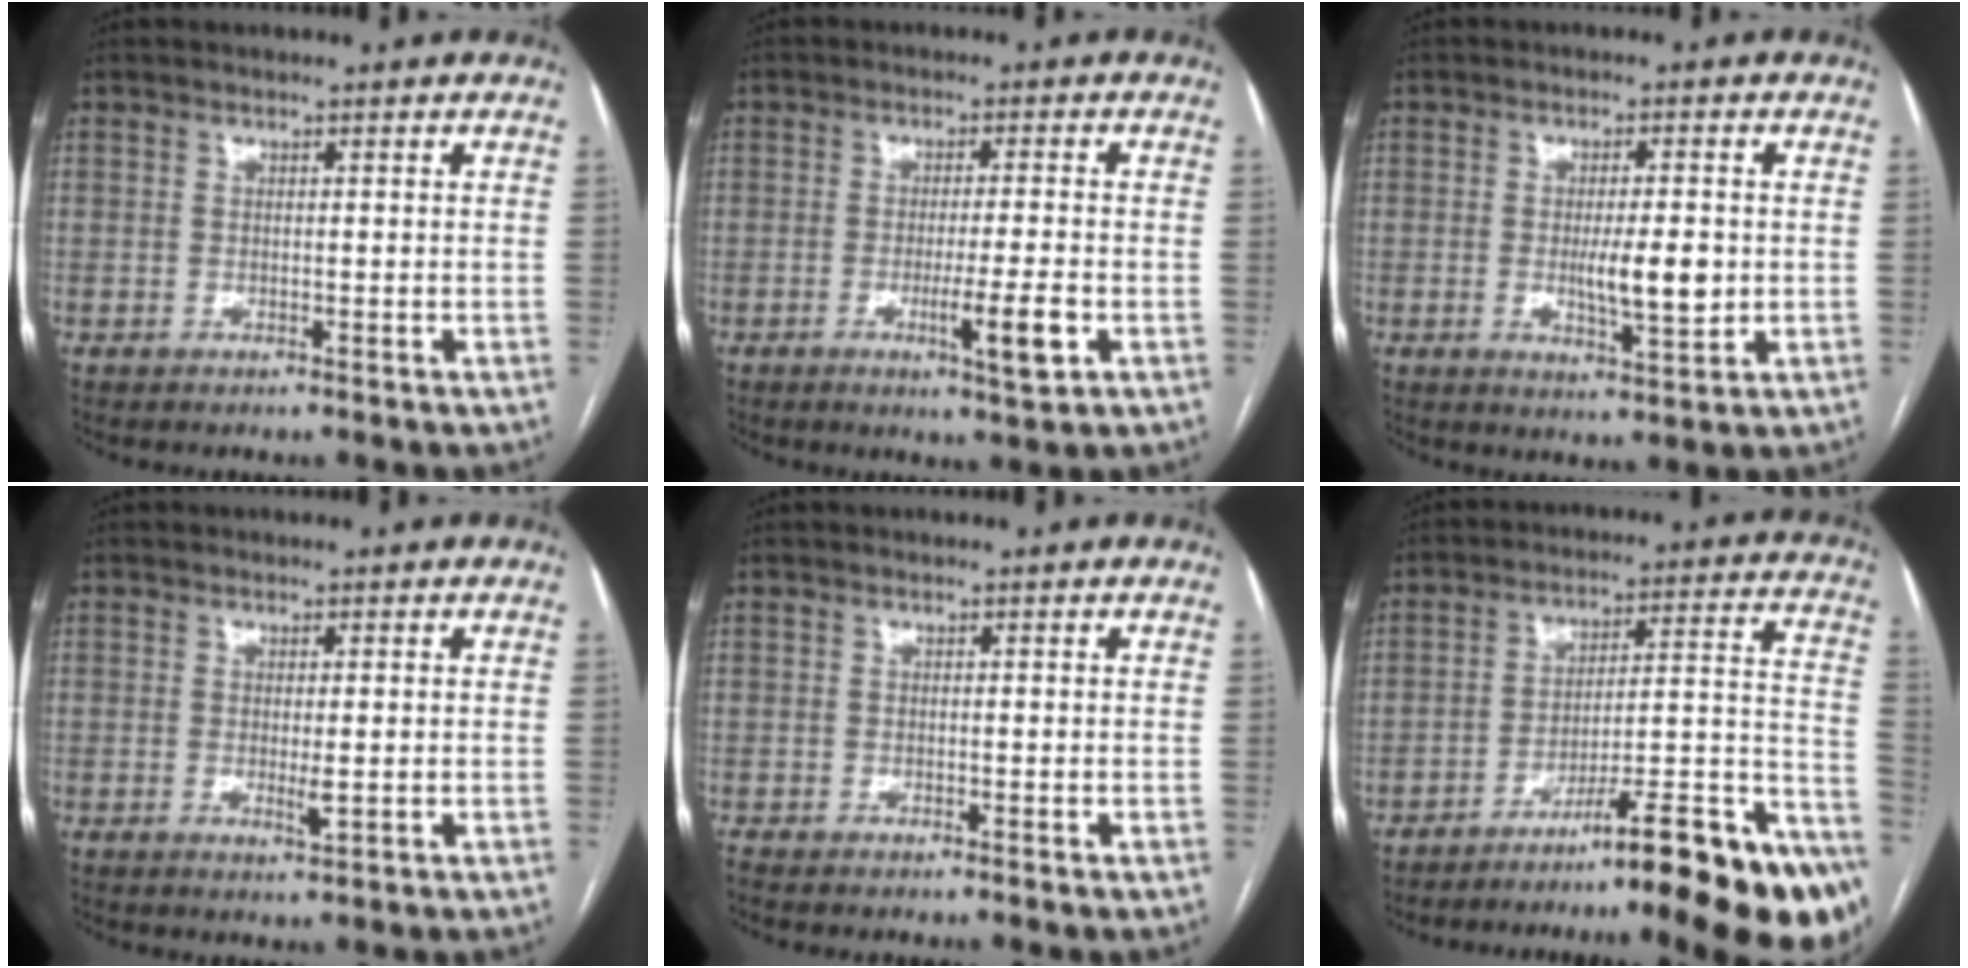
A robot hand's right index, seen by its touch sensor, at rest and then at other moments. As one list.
[{"total": 5.8, "force": [-2.0, -0.2, 5.4], "torque": [-0.085, -0.011, -0.030]}, {"total": 6.2, "force": [-0.5, 1.4, 6.0], "torque": [-0.100, -0.008, -0.004]}, {"total": 1.8, "force": [-0.2, 0.3, 1.7], "torque": [-0.028, -0.005, -0.002]}, {"total": 0.7, "force": [-0.6, -0.2, 0.0], "torque": [-0.001, 0.000, -0.014]}, {"total": 23.1, "force": [-17.2, 1.2, 15.4], "torque": [-0.115, 0.033, -0.248]}]